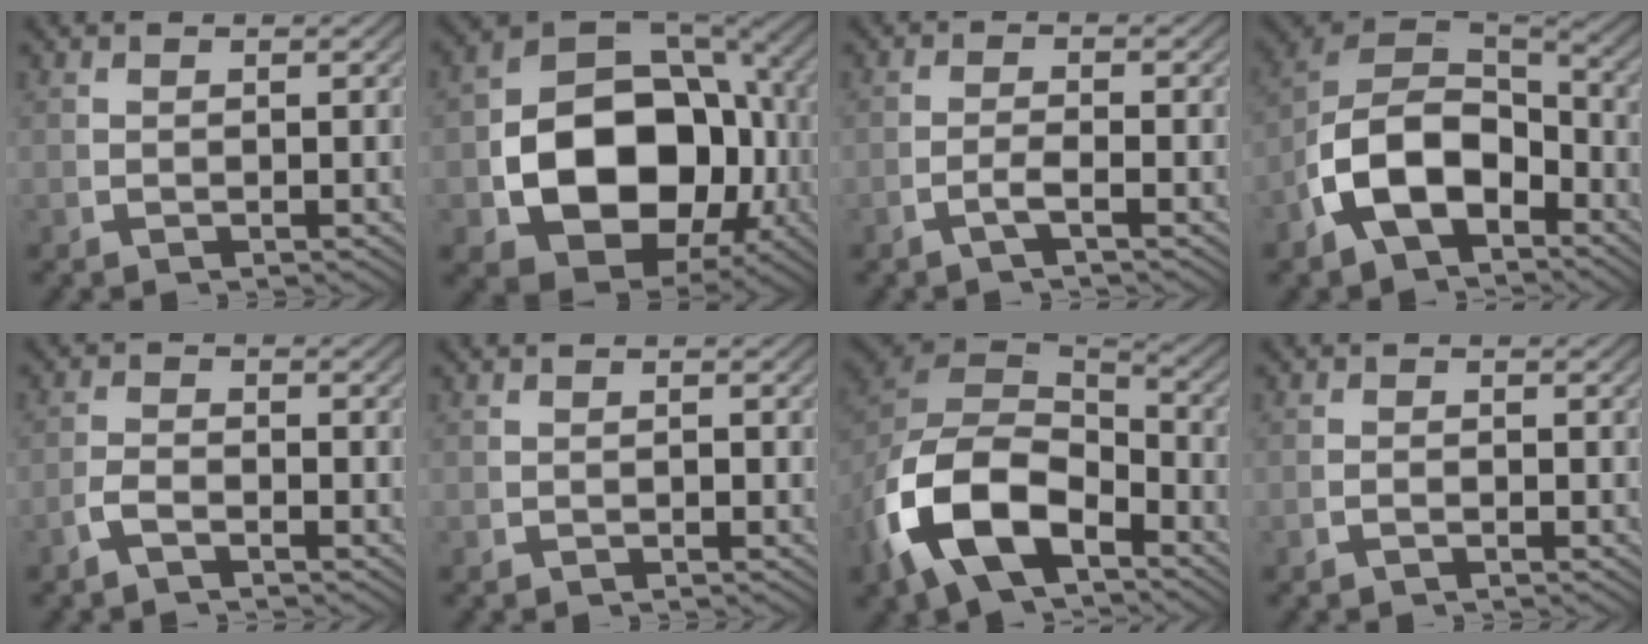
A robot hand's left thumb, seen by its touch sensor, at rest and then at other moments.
{"total": 17.4, "force": [-2.3, 12.1, 12.3], "torque": [-0.255, -0.069, -0.004]}
{"total": 1.7, "force": [-0.9, 0.3, 1.4], "torque": [-0.034, -0.003, -0.020]}
{"total": 11.6, "force": [-2.3, 8.3, 7.8], "torque": [-0.190, -0.040, -0.024]}
{"total": 1.6, "force": [-1.3, 0.5, 0.7], "torque": [-0.017, -0.003, -0.029]}
{"total": 0.0}
{"total": 12.7, "force": [-2.2, 8.9, 8.8], "torque": [-0.229, -0.041, -0.022]}
{"total": 0.6, "force": [-0.6, 0.1, 0.2], "torque": [-0.005, -0.002, -0.013]}